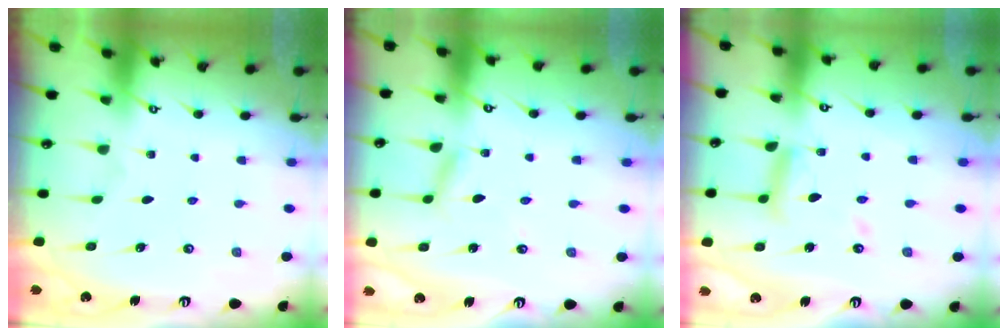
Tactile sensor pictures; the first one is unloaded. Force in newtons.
{"total": 2.3, "press": 2.3, "slide": 0.1}
{"total": 10.3, "press": 10.3, "slide": 1.0}